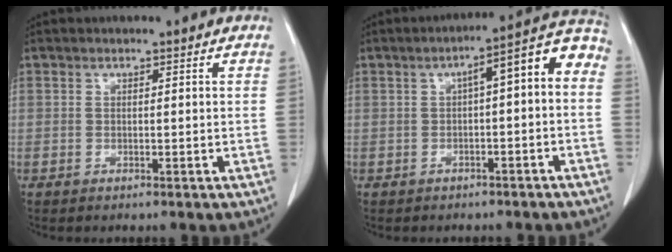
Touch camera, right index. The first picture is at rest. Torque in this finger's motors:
{"motor_torque": [0.63, -0.18, 0.35, 0.08]}